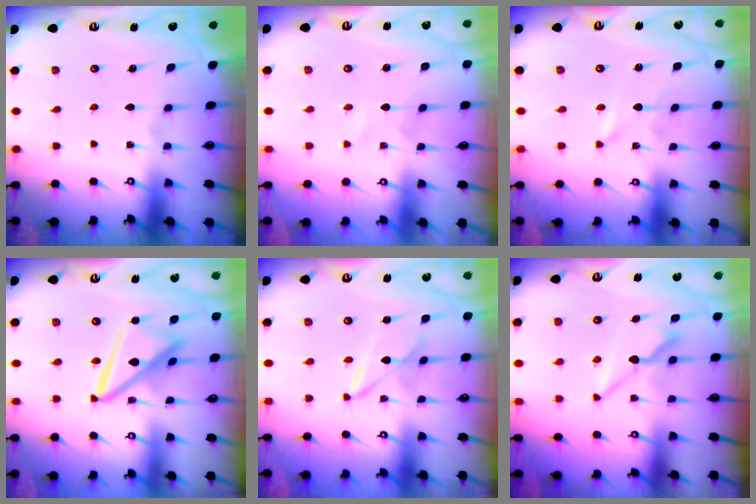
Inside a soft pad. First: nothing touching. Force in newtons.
{"total": 1.2, "press": 1.2, "slide": 0.2}
{"total": 0.0}
{"total": 14.5, "press": 14.4, "slide": 1.6}
{"total": 4.1, "press": 4.1, "slide": 0.3}
{"total": 8.0, "press": 8.0, "slide": 0.5}